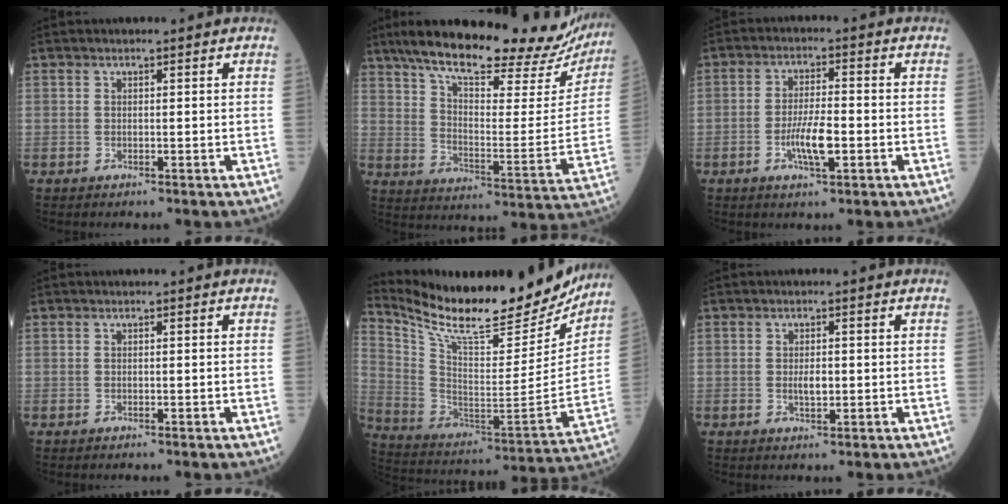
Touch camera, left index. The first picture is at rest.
{"total": 29.0, "force": [24.5, 6.9, 13.8], "torque": [-0.223, -0.034, 0.320]}
{"total": 5.7, "force": [-2.0, 1.1, 5.2], "torque": [-0.103, -0.006, -0.038]}
{"total": 0.0}
{"total": 25.8, "force": [22.5, 5.3, 11.5], "torque": [-0.212, -0.051, 0.337]}
{"total": 2.0, "force": [-0.3, 0.8, 1.9], "torque": [-0.035, -0.004, -0.005]}